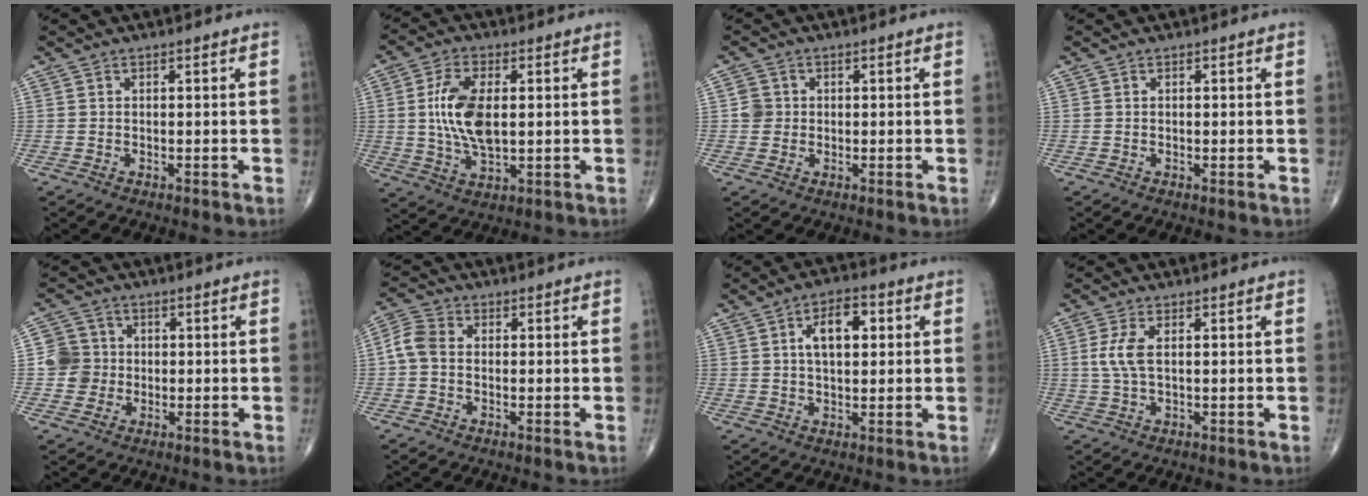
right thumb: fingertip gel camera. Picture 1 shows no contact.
{"total": 11.1, "force": [1.1, 5.6, 9.6], "torque": [-0.191, -0.005, 0.025]}
{"total": 2.6, "force": [0.1, 2.5, 0.6], "torque": [0.007, 0.006, 0.000]}
{"total": 0.0}
{"total": 5.5, "force": [-0.4, 5.4, 0.9], "torque": [0.011, 0.009, -0.014]}
{"total": 4.7, "force": [-0.4, 3.5, 3.2], "torque": [-0.066, 0.013, -0.019]}
{"total": 8.1, "force": [2.0, 4.3, 6.6], "torque": [-0.092, 0.008, 0.029]}
{"total": 4.2, "force": [0.6, 1.7, 3.8], "torque": [-0.103, 0.004, 0.014]}